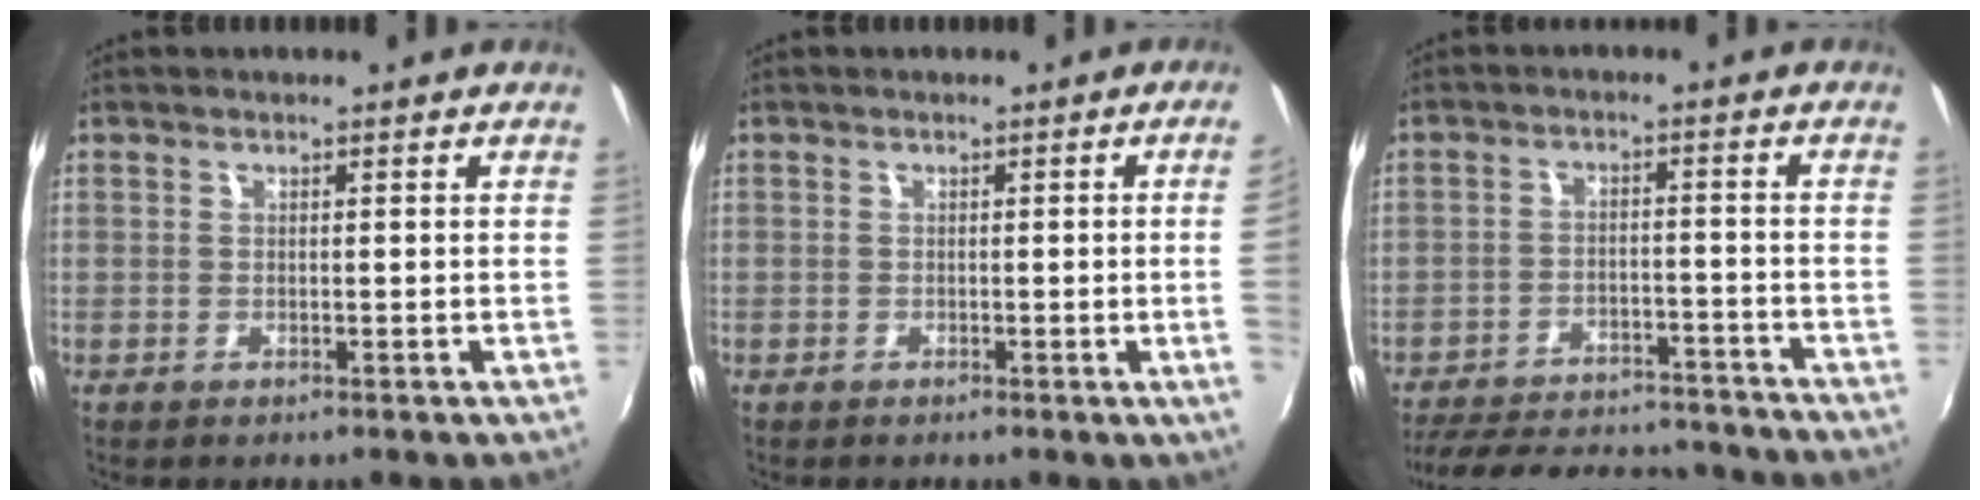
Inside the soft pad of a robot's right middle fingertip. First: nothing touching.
{"total": 3.2, "force": [0.0, -1.8, 2.7], "torque": [-0.042, -0.012, 0.005]}
{"total": 21.2, "force": [-18.3, 7.2, 7.9], "torque": [-0.174, 0.014, -0.240]}